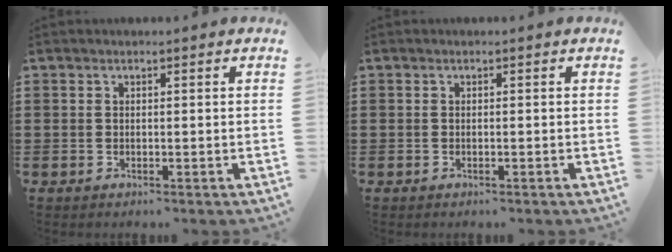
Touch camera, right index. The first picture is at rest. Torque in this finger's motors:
{"motor_torque": [-0.16, -0.07, 0.02, 0.01]}